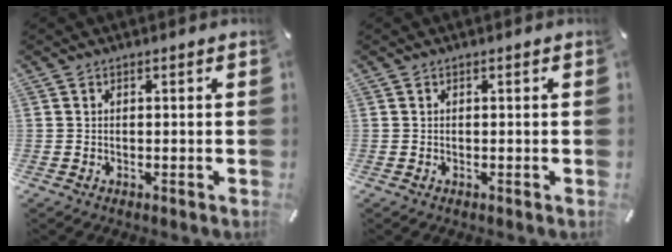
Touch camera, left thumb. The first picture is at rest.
{"total": 0.0}